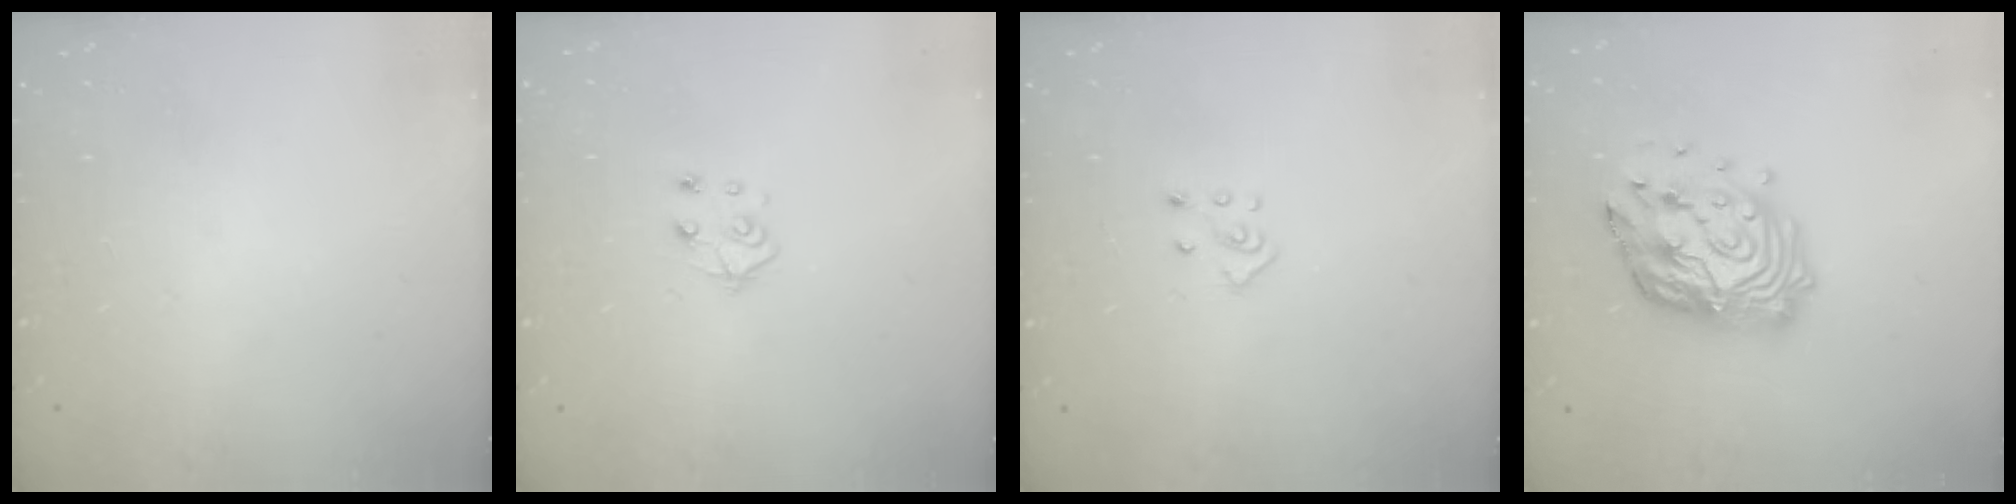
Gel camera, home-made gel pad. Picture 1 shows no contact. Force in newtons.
{"total": 4.8, "press": 4.8, "slide": 0.4}
{"total": 3.9, "press": 3.8, "slide": 0.3}
{"total": 16.7, "press": 16.6, "slide": 1.7}